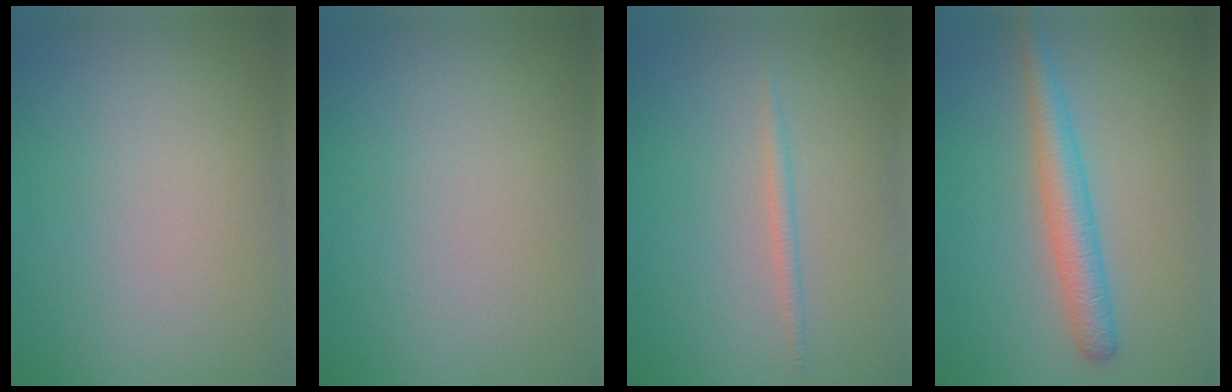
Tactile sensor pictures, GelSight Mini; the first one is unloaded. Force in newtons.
{"total": 0.0}
{"total": 0.9, "press": 0.9, "slide": 0.0}
{"total": 3.4, "press": 3.4, "slide": 0.1}